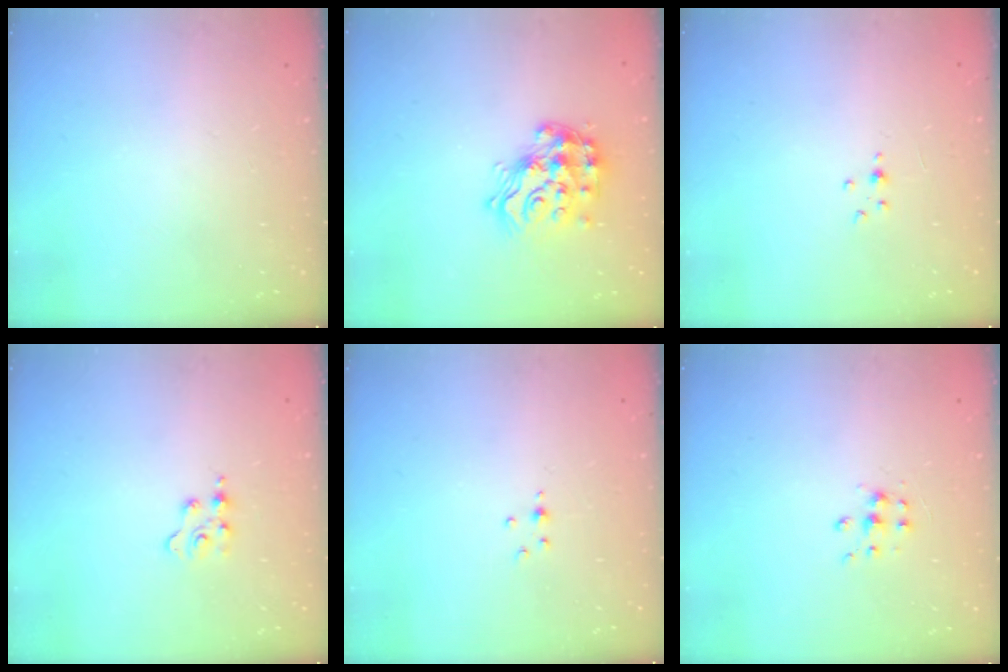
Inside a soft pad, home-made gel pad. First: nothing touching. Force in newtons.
{"total": 16.1, "press": 16.0, "slide": 1.1}
{"total": 1.5, "press": 1.5, "slide": 0.2}
{"total": 2.5, "press": 2.5, "slide": 0.4}
{"total": 2.8, "press": 2.4, "slide": 1.5}
{"total": 6.4, "press": 6.4, "slide": 0.5}